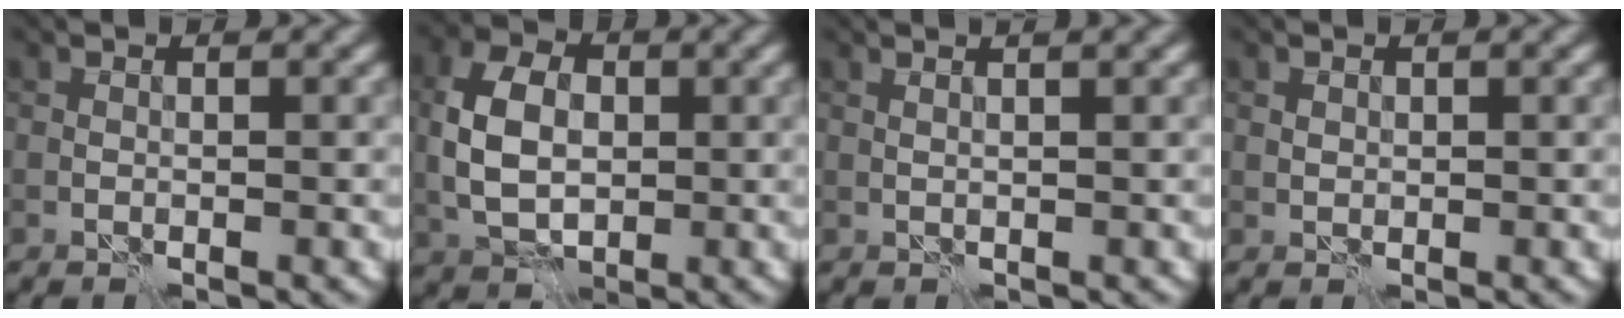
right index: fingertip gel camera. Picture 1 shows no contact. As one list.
[{"total": 6.4, "force": [0.0, 4.3, 4.7], "torque": [-0.097, 0.006, -0.007]}, {"total": 3.4, "force": [2.0, 1.4, 2.4], "torque": [-0.014, 0.022, -0.001]}, {"total": 0.6, "force": [0.2, 0.5, 0.2], "torque": [-0.002, -0.002, 0.006]}]